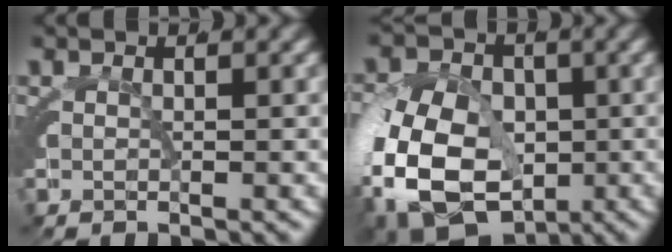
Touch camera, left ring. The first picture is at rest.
{"total": 12.7, "force": [-5.0, 10.3, 5.4], "torque": [-0.137, -0.060, -0.075]}